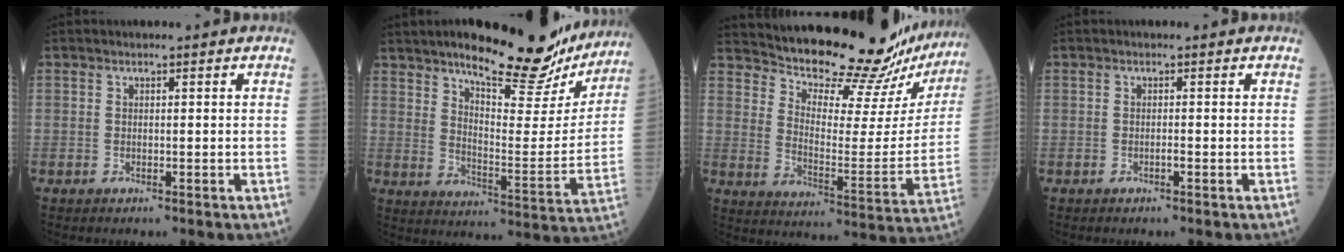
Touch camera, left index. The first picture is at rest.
{"total": 20.6, "force": [16.6, 5.3, 11.0], "torque": [-0.145, -0.024, 0.222]}
{"total": 22.1, "force": [21.3, 2.4, 5.4], "torque": [-0.093, -0.104, 0.271]}
{"total": 0.8, "force": [-0.7, 0.0, 0.3], "torque": [-0.006, -0.004, -0.013]}